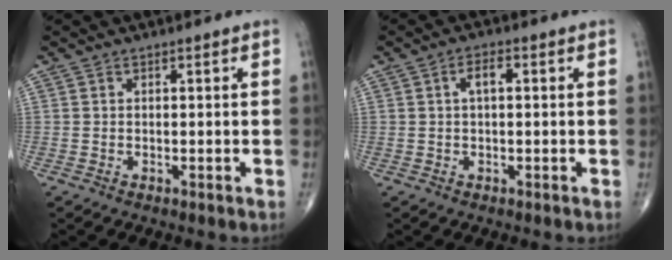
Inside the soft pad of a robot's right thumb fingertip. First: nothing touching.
{"total": 2.7, "force": [0.5, 1.2, 2.4], "torque": [-0.044, 0.008, 0.007]}